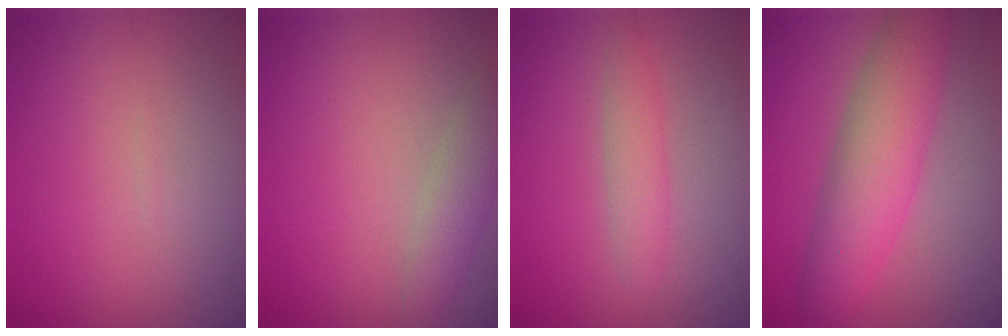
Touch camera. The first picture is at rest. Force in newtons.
{"total": 2.4, "press": 2.4, "slide": 0.2}
{"total": 2.1, "press": 2.1, "slide": 0.1}
{"total": 6.2, "press": 6.2, "slide": 0.1}